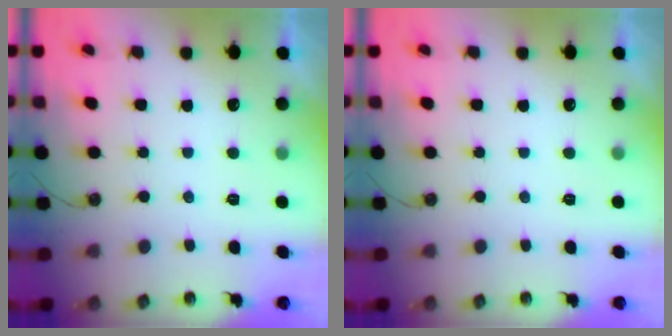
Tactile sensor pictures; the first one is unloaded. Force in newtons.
{"total": 0.0}